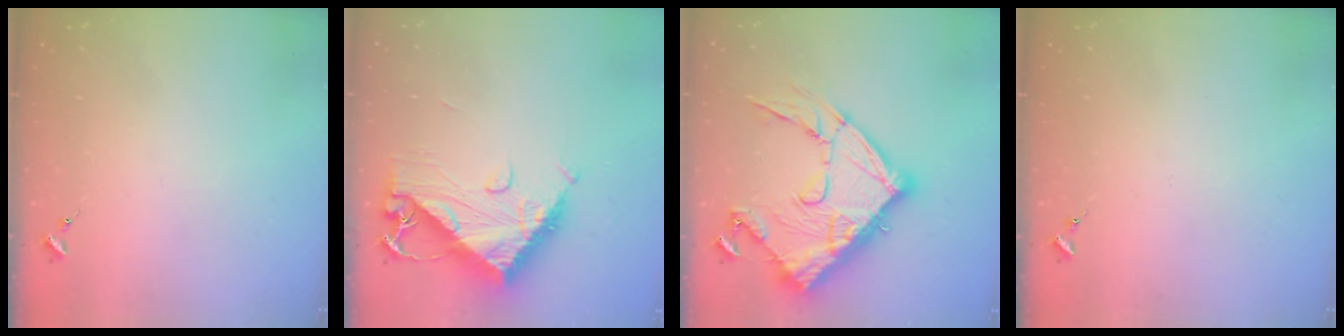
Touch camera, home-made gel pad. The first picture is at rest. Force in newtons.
{"total": 12.9, "press": 12.8, "slide": 1.2}
{"total": 26.6, "press": 26.4, "slide": 2.6}
{"total": 0.0}